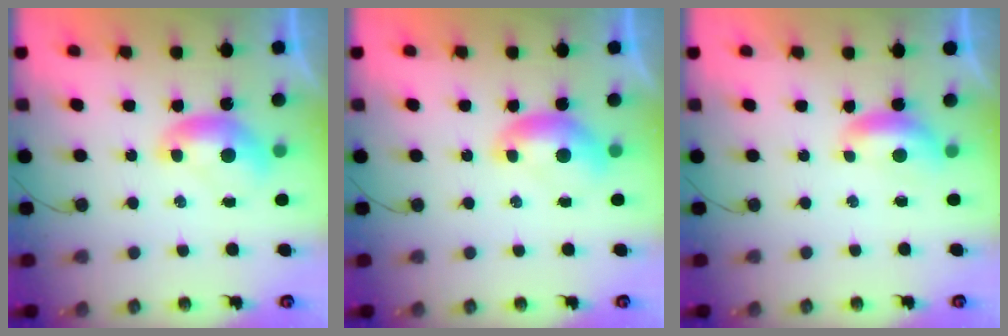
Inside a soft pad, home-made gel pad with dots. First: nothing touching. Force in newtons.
{"total": 0.0}
{"total": 0.9, "press": 0.8, "slide": 0.5}